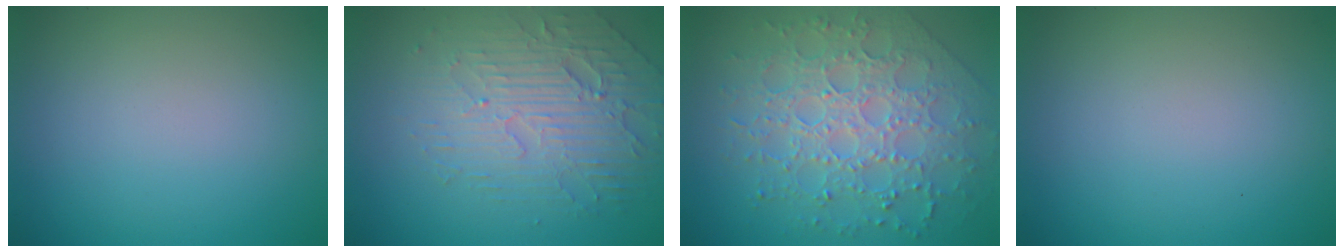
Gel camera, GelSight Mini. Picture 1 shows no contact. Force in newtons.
{"total": 4.5, "press": 3.9, "slide": 2.3}
{"total": 8.0, "press": 5.7, "slide": 5.6}
{"total": 0.0}